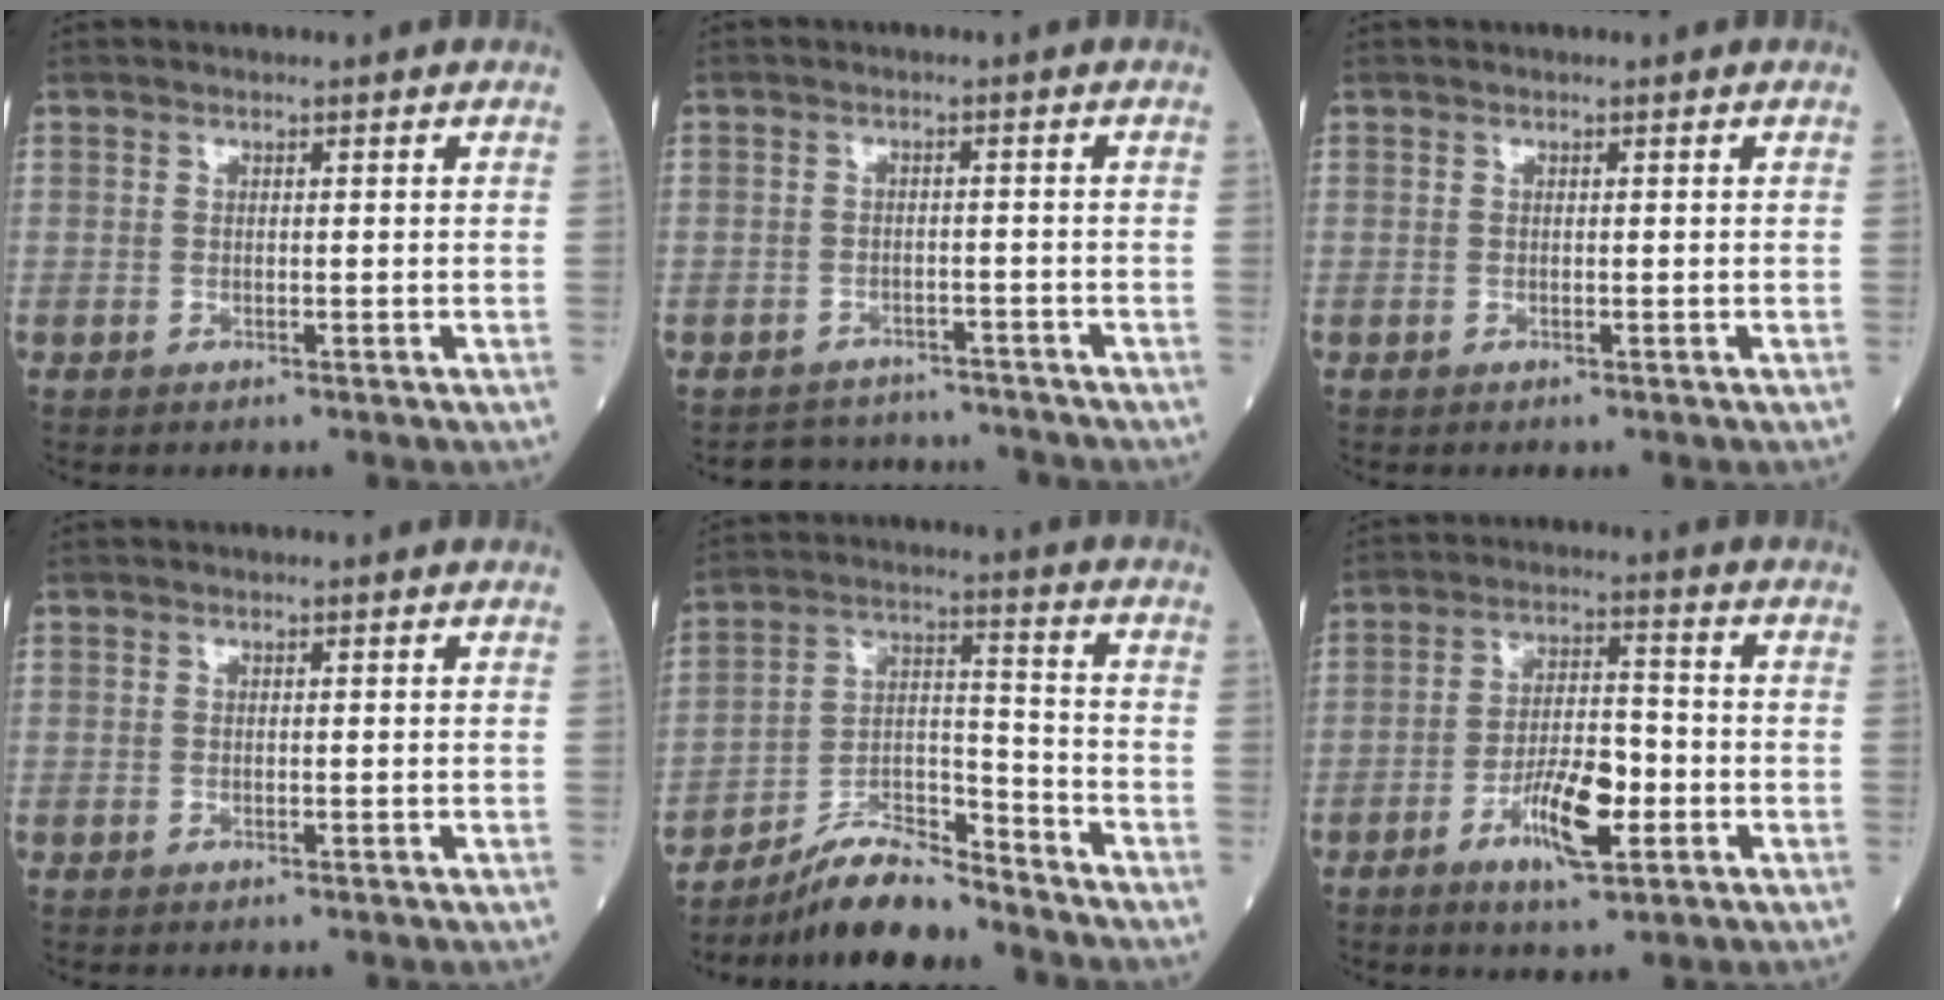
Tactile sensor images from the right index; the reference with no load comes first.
{"total": 6.3, "force": [-5.6, 2.6, -0.7], "torque": [0.018, 0.021, -0.075]}
{"total": 0.0}
{"total": 0.0}
{"total": 10.7, "force": [-9.9, 1.3, 3.7], "torque": [-0.065, 0.010, -0.181]}
{"total": 9.0, "force": [-3.6, 2.5, 7.9], "torque": [-0.148, 0.002, -0.061]}